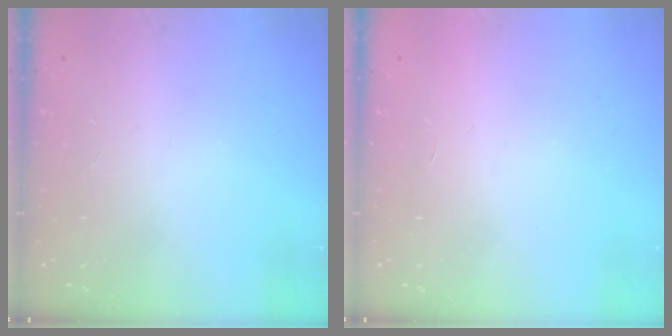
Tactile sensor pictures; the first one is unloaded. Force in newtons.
{"total": 1.6, "press": 1.6, "slide": 0.1}